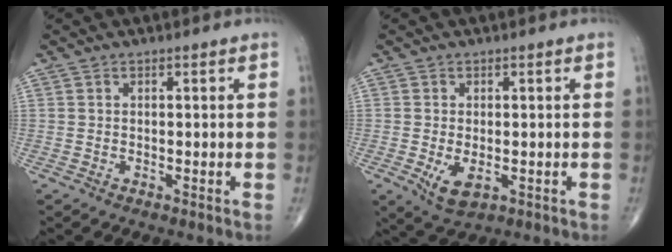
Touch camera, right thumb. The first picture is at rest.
{"total": 4.8, "force": [-1.2, 2.6, 3.9], "torque": [-0.068, -0.011, -0.011]}